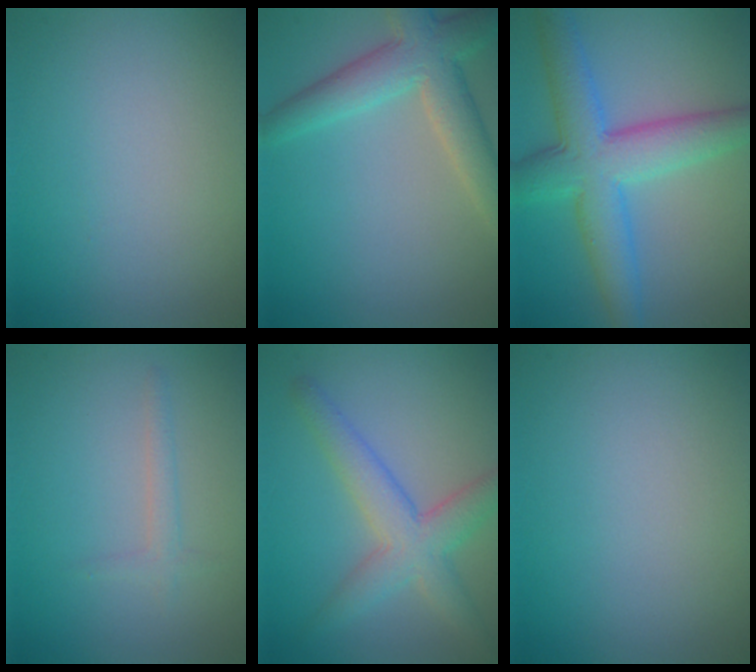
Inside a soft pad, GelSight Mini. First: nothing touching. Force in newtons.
{"total": 5.2, "press": 5.2, "slide": 0.2}
{"total": 7.0, "press": 7.0, "slide": 0.1}
{"total": 1.2, "press": 1.2, "slide": 0.0}
{"total": 4.6, "press": 4.6, "slide": 0.1}
{"total": 0.0}